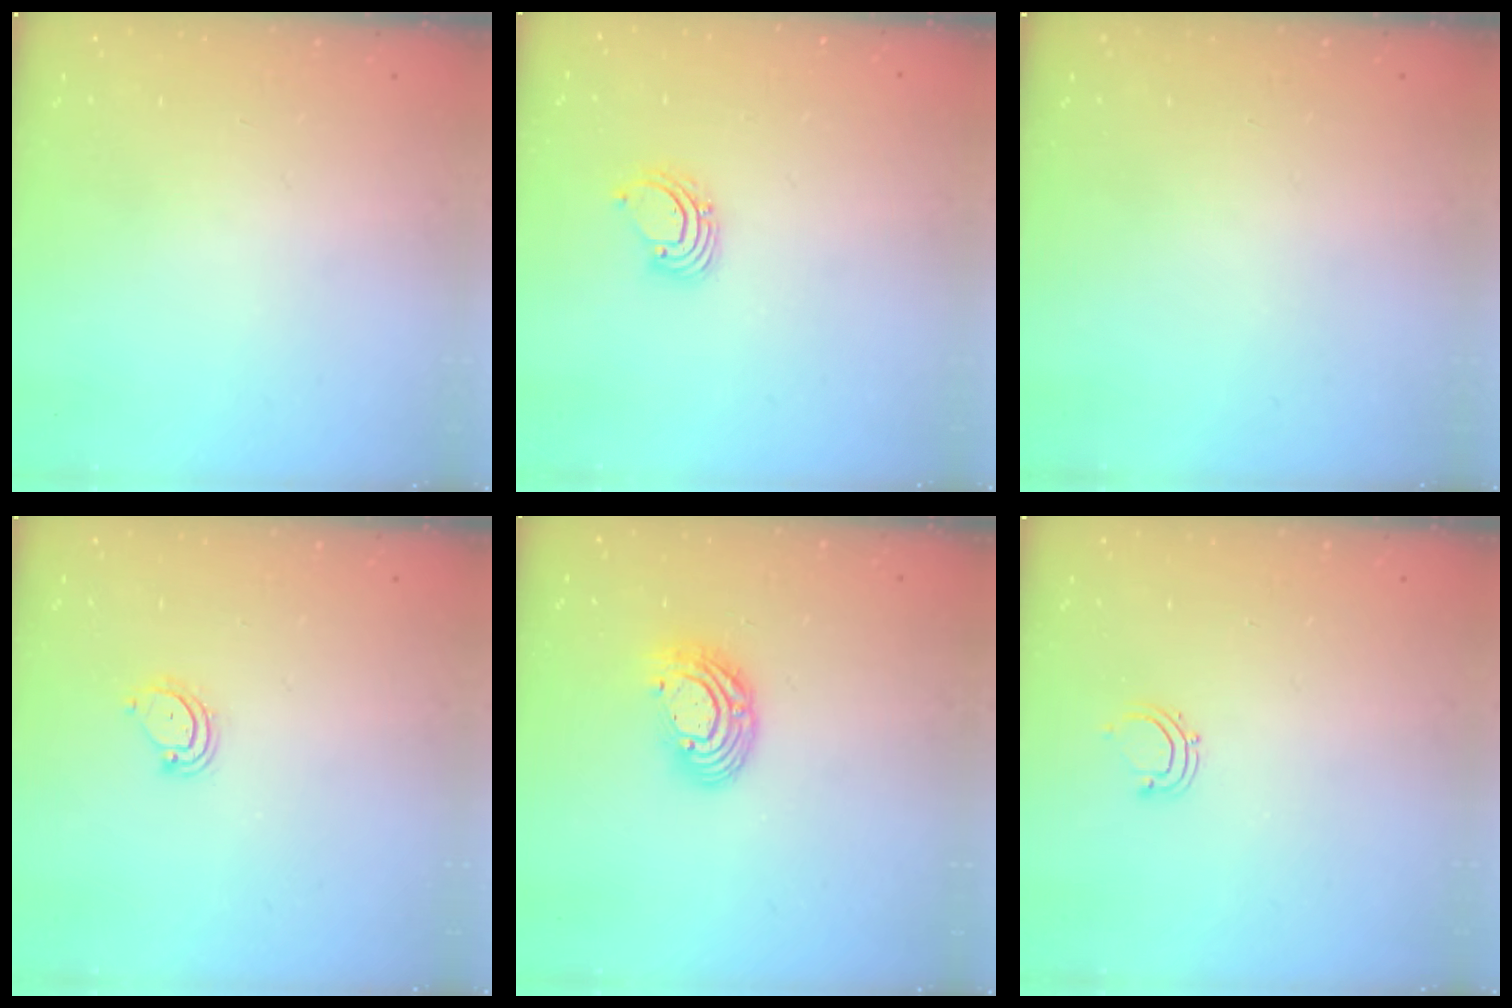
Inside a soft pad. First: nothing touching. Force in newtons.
{"total": 3.1, "press": 3.1, "slide": 0.2}
{"total": 0.0}
{"total": 5.3, "press": 5.3, "slide": 0.4}
{"total": 9.9, "press": 9.9, "slide": 0.8}
{"total": 3.7, "press": 3.6, "slide": 0.8}